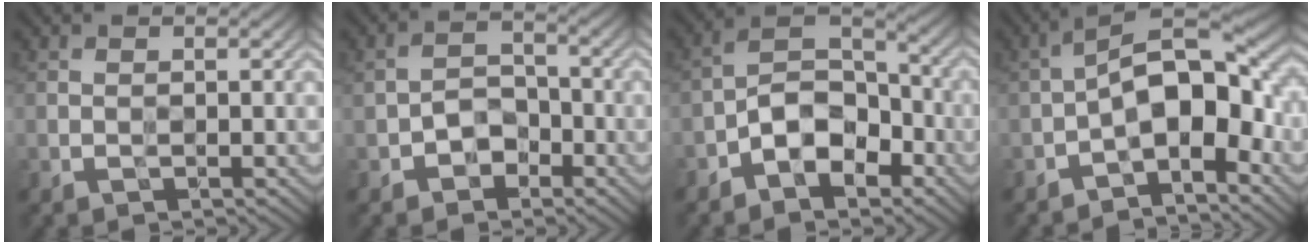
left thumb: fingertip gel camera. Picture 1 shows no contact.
{"total": 3.7, "force": [-1.9, 2.5, 1.9], "torque": [-0.033, 0.009, -0.040]}
{"total": 7.0, "force": [-3.6, 4.0, 4.6], "torque": [-0.074, 0.015, -0.081]}
{"total": 9.9, "force": [-2.8, 4.3, 8.5], "torque": [-0.135, 0.016, -0.059]}